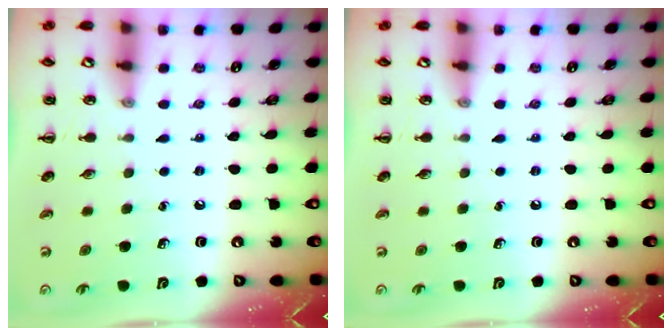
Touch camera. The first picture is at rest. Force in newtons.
{"total": 0.0}